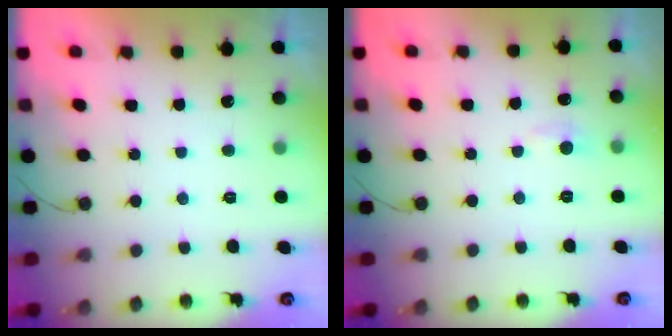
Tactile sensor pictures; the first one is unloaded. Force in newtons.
{"total": 4.6, "press": 4.5, "slide": 0.7}